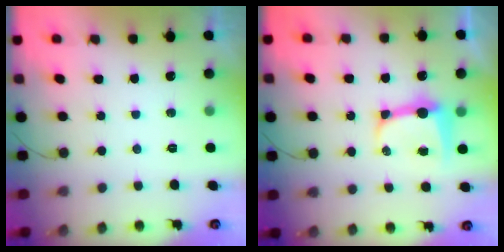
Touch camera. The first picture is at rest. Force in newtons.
{"total": 8.6, "press": 8.5, "slide": 0.7}